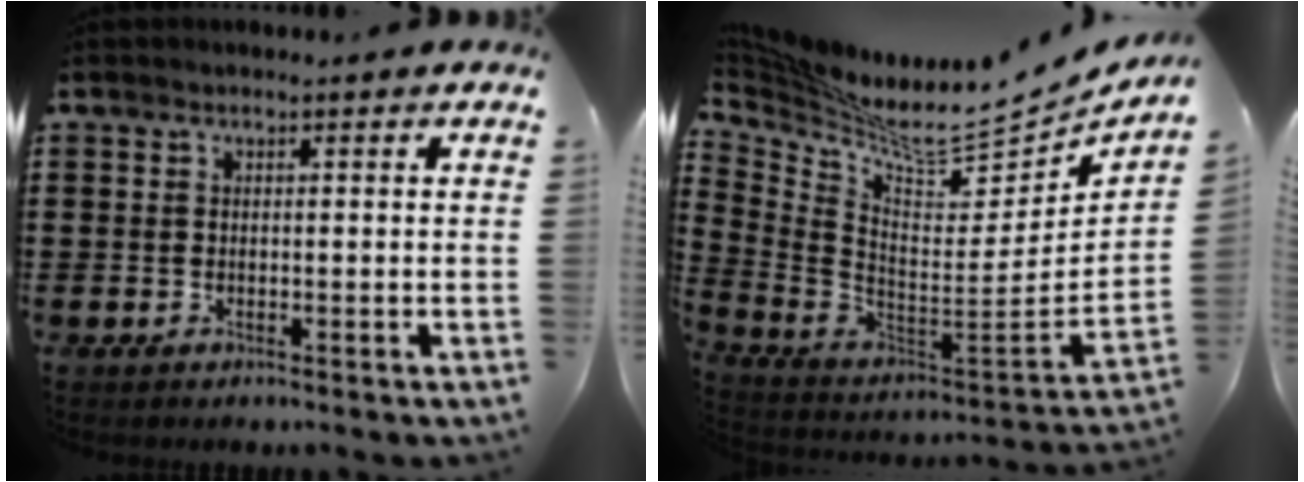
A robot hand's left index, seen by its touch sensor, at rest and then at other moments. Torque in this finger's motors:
{"motor_torque": [0.65, -1.49, -0.06, 0.03]}